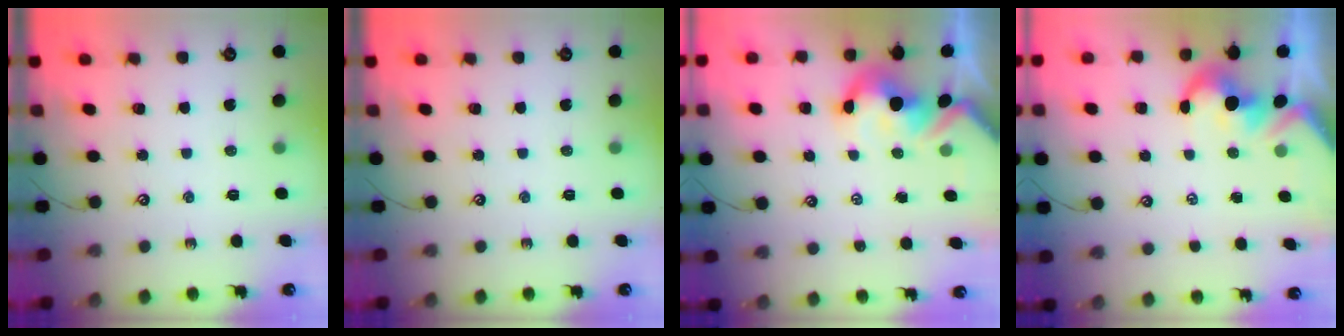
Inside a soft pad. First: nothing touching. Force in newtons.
{"total": 0.0}
{"total": 5.9, "press": 5.8, "slide": 1.1}
{"total": 1.7, "press": 1.5, "slide": 0.8}